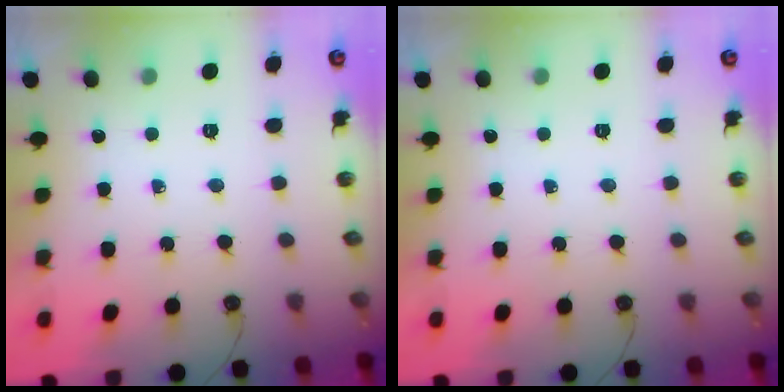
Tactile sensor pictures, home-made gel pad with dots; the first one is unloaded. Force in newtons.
{"total": 0.0}